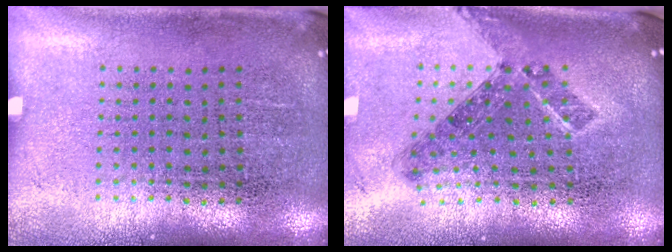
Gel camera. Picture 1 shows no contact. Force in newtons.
{"total": 0.8, "press": 0.7, "slide": 0.4}